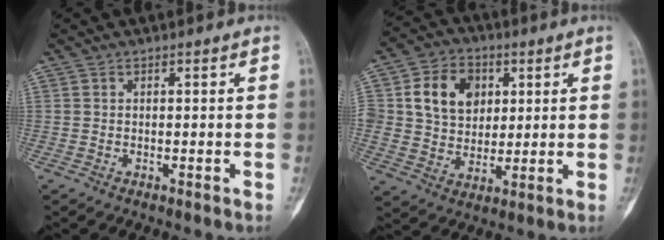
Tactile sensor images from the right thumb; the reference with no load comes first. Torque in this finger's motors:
{"motor_torque": [-1.00, 1.87, 0.90, -0.38, 0.38]}